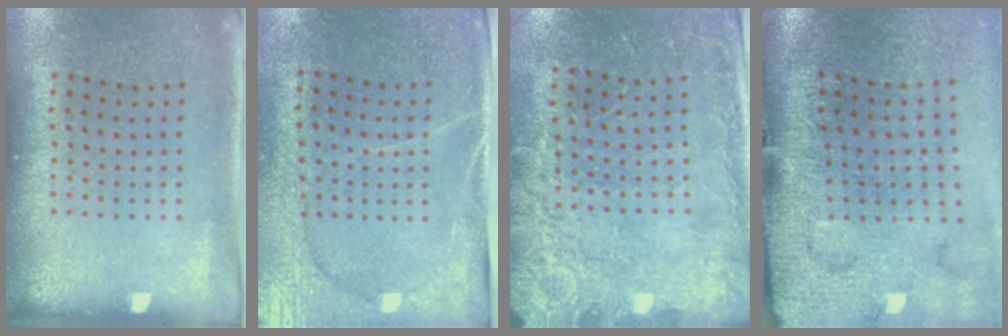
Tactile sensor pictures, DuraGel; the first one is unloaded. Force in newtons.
{"total": 3.0, "press": 2.8, "slide": 1.3}
{"total": 2.5, "press": 2.5, "slide": 0.5}
{"total": 4.5, "press": 3.5, "slide": 2.9}